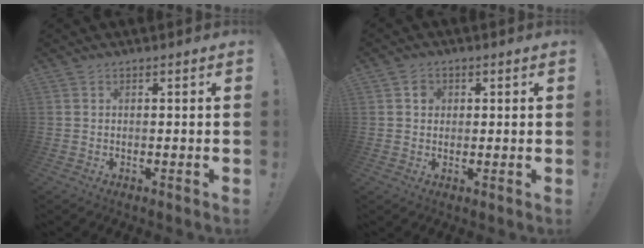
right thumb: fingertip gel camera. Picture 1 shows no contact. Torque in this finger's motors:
{"motor_torque": [-0.08, 0.06, -0.39, -0.17, 0.01]}